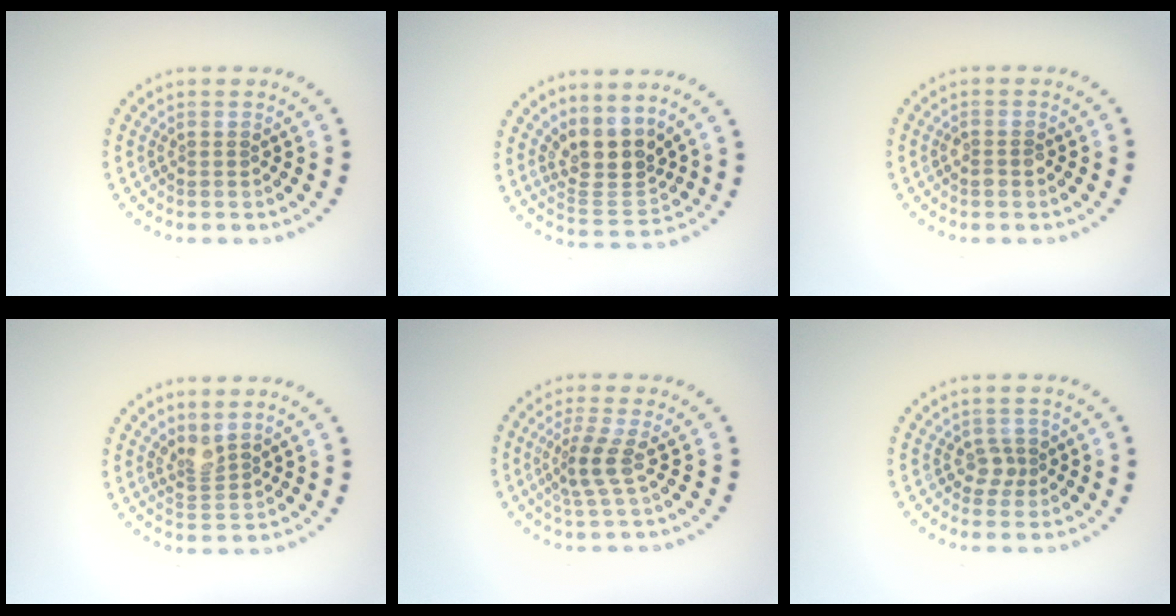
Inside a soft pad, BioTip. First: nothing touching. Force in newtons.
{"total": 3.9, "press": 3.2, "slide": 2.2}
{"total": 1.0, "press": 1.0, "slide": 0.2}
{"total": 2.0, "press": 1.5, "slide": 1.4}
{"total": 2.4, "press": 1.8, "slide": 1.5}
{"total": 1.4, "press": 1.1, "slide": 1.0}